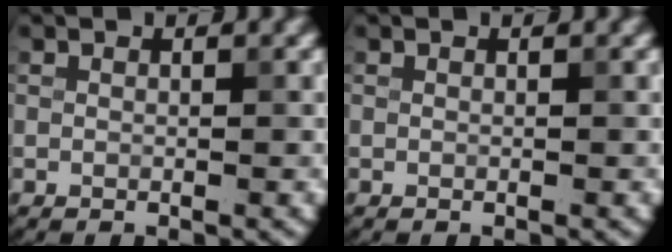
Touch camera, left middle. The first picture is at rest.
{"total": 0.0}